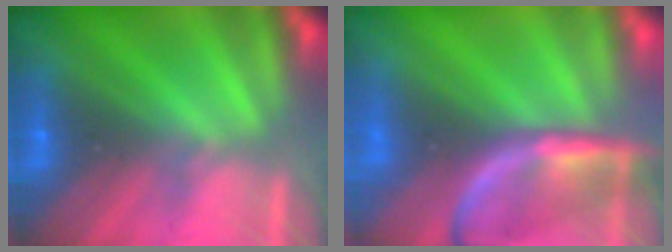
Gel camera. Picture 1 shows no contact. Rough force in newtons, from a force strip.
{"total": 2.4}